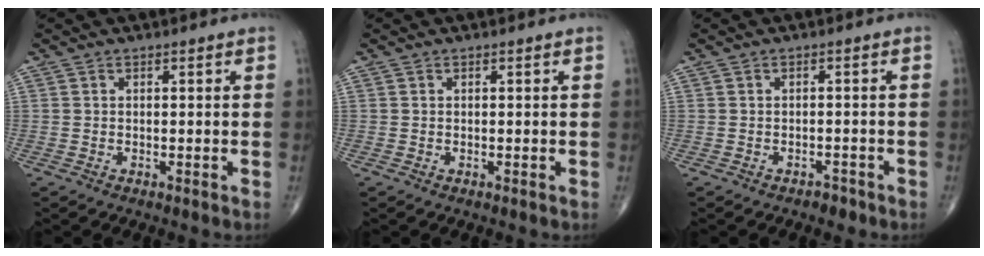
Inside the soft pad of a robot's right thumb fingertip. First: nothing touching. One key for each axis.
{"total": 0.0}
{"total": 1.5, "fx": -1.2, "fy": 0.8, "fz": 0.5, "tx": -0.005, "ty": 0.008, "tz": -0.016}